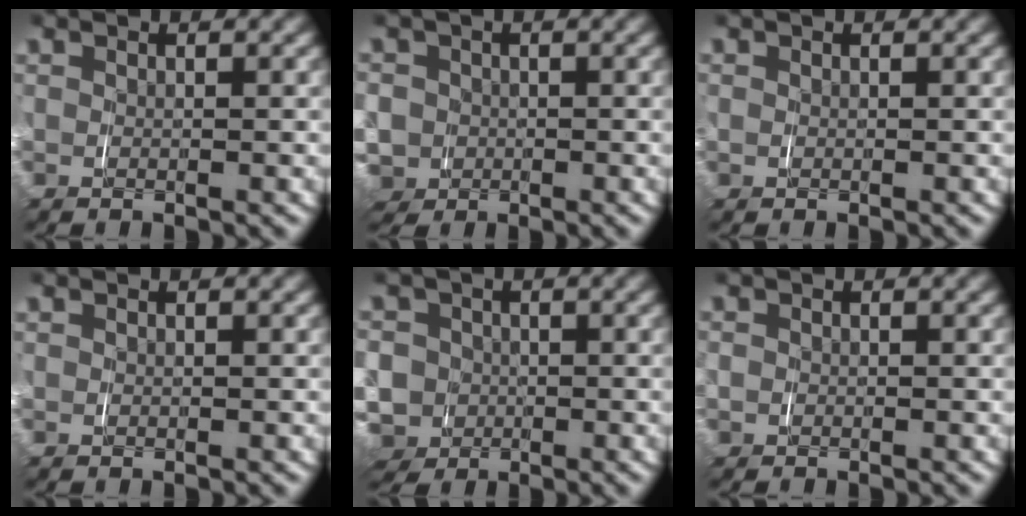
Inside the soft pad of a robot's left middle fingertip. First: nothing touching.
{"total": 6.3, "force": [-1.0, 5.9, 1.8], "torque": [-0.059, -0.030, -0.014]}
{"total": 0.6, "force": [0.1, 0.6, 0.0], "torque": [-0.002, 0.000, 0.001]}
{"total": 0.0}
{"total": 9.5, "force": [-2.0, 8.8, 3.0], "torque": [-0.085, -0.038, -0.033]}
{"total": 1.5, "force": [-0.2, 1.4, 0.2], "torque": [-0.018, -0.002, -0.009]}